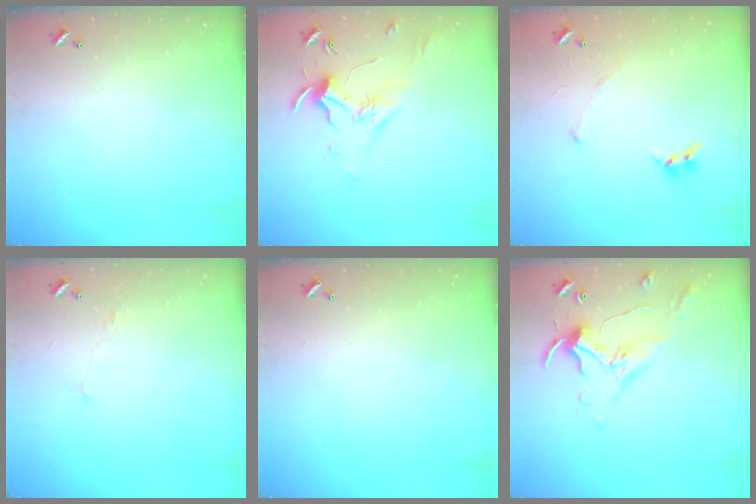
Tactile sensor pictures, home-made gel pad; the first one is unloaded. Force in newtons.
{"total": 1.9, "press": 1.7, "slide": 0.8}
{"total": 5.2, "press": 5.1, "slide": 0.6}
{"total": 1.7, "press": 1.6, "slide": 0.6}
{"total": 0.6, "press": 0.2, "slide": 0.6}
{"total": 0.7, "press": 0.5, "slide": 0.4}